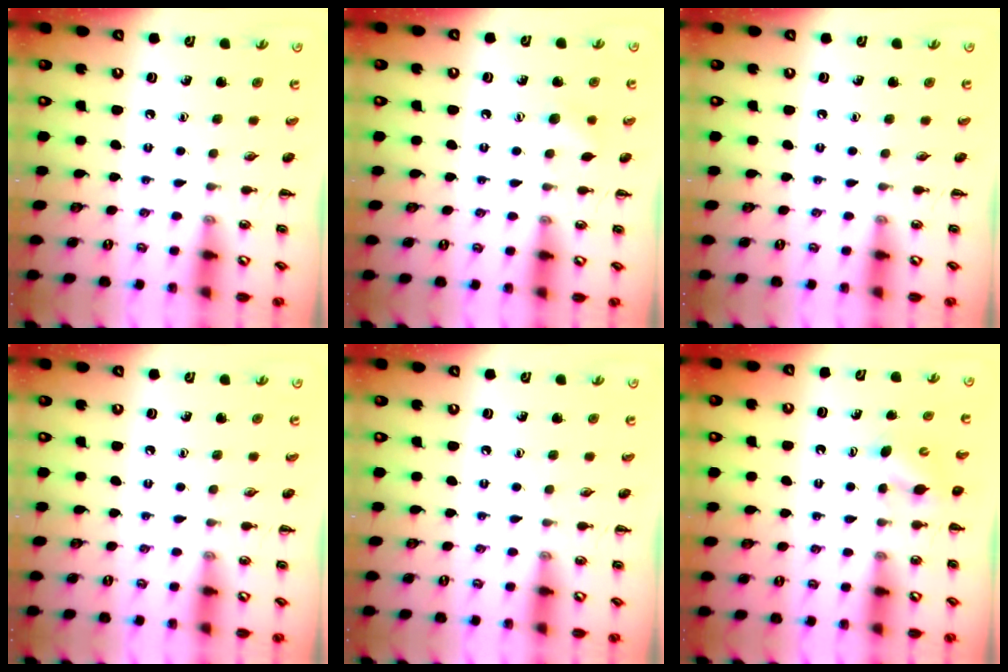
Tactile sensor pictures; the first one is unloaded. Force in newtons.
{"total": 6.5, "press": 6.3, "slide": 1.7}
{"total": 0.0}
{"total": 0.0}
{"total": 0.0}
{"total": 3.1, "press": 3.1, "slide": 0.7}